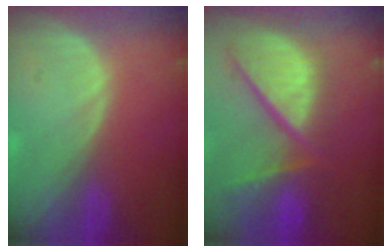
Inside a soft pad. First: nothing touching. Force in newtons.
{"total": 13.1, "press": 10.9, "slide": 7.2}